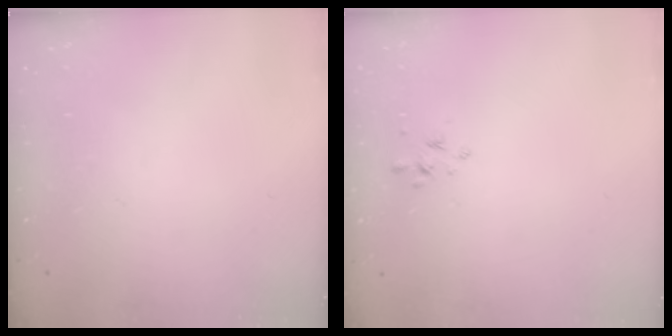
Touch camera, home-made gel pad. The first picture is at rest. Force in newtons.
{"total": 2.4, "press": 2.3, "slide": 0.8}